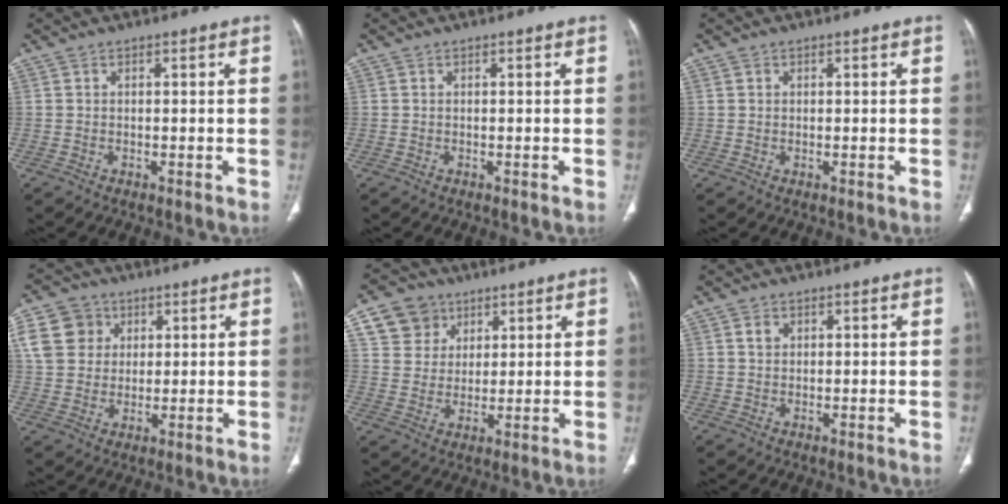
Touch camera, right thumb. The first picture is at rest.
{"total": 0.0}
{"total": 0.5, "force": [0.3, 0.5, 0.1], "torque": [0.005, 0.001, 0.004]}
{"total": 10.7, "force": [3.7, 9.1, 4.3], "torque": [-0.063, 0.004, 0.067]}
{"total": 8.7, "force": [4.3, 7.3, 2.0], "torque": [-0.009, -0.013, 0.081]}
{"total": 1.8, "force": [0.8, 1.4, 0.9], "torque": [-0.007, -0.002, 0.014]}